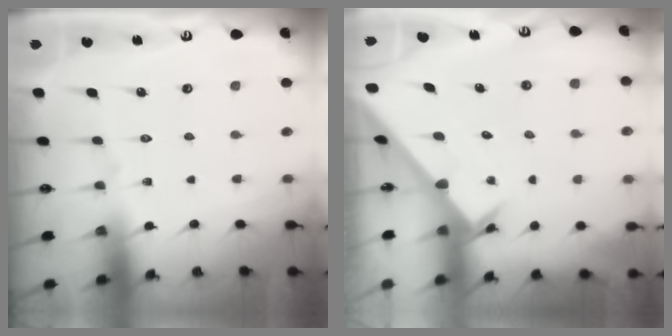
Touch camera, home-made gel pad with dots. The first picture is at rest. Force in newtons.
{"total": 2.3, "press": 2.3, "slide": 0.2}